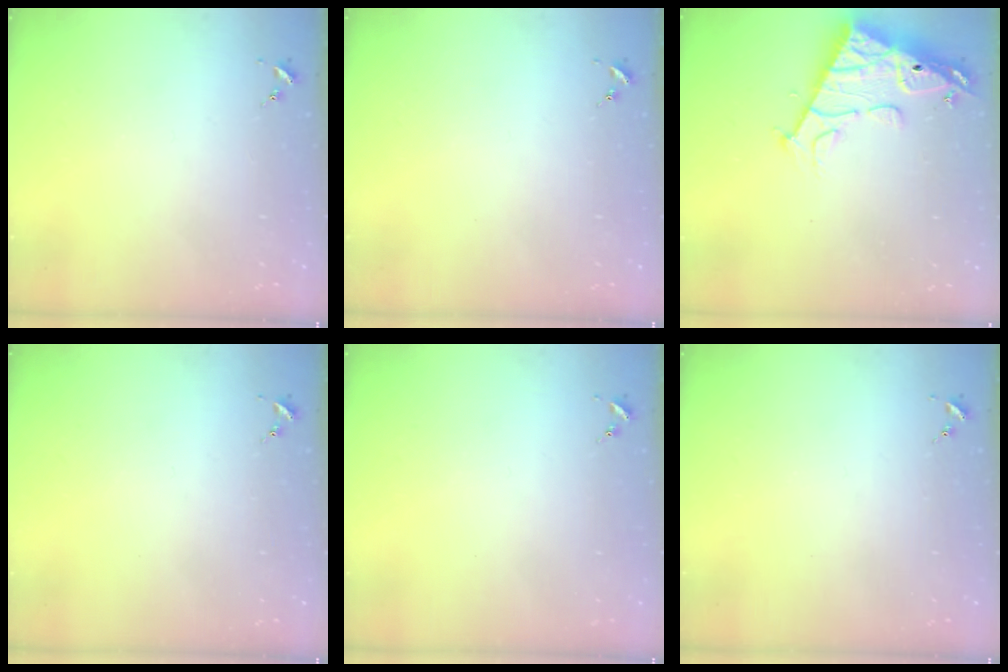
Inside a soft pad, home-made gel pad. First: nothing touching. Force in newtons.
{"total": 0.0}
{"total": 15.6, "press": 15.5, "slide": 1.5}
{"total": 0.0}
{"total": 0.0}
{"total": 0.0}